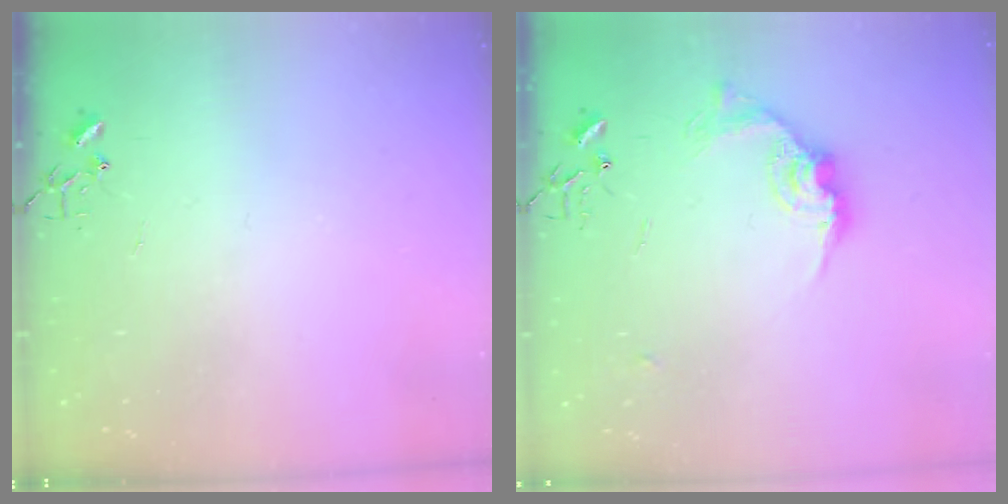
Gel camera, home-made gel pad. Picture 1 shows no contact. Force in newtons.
{"total": 13.4, "press": 13.3, "slide": 0.8}